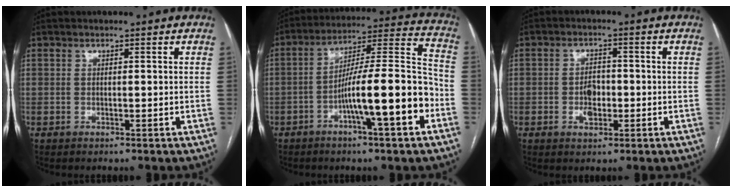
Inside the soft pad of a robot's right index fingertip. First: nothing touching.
{"total": 15.7, "force": [-5.7, 1.2, 14.6], "torque": [-0.233, 0.016, -0.091]}
{"total": 3.6, "force": [-0.9, 2.2, 2.7], "torque": [-0.046, 0.003, -0.012]}